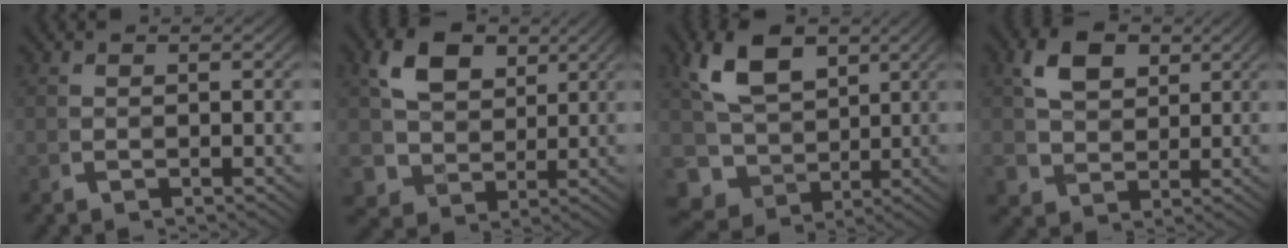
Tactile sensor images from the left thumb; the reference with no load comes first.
{"total": 6.4, "force": [1.8, 5.4, 2.8], "torque": [-0.076, -0.029, 0.041]}
{"total": 10.2, "force": [-0.4, 8.8, 5.2], "torque": [-0.128, -0.054, 0.013]}
{"total": 3.7, "force": [1.7, 2.9, 1.4], "torque": [-0.033, -0.009, 0.040]}